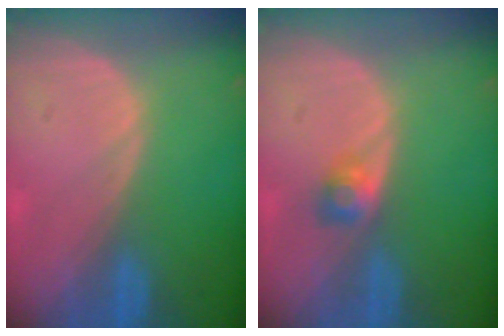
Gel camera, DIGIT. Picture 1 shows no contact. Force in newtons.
{"total": 2.5, "press": 2.3, "slide": 1.0}